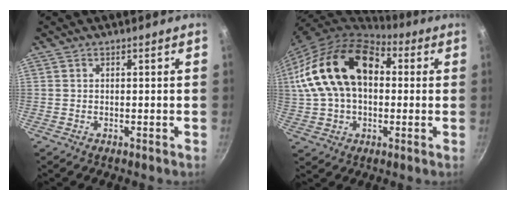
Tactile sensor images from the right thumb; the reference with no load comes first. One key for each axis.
{"total": 22.8, "fx": 4.0, "fy": 14.9, "fz": 16.8, "tx": -0.298, "ty": 0.036, "tz": 0.064}